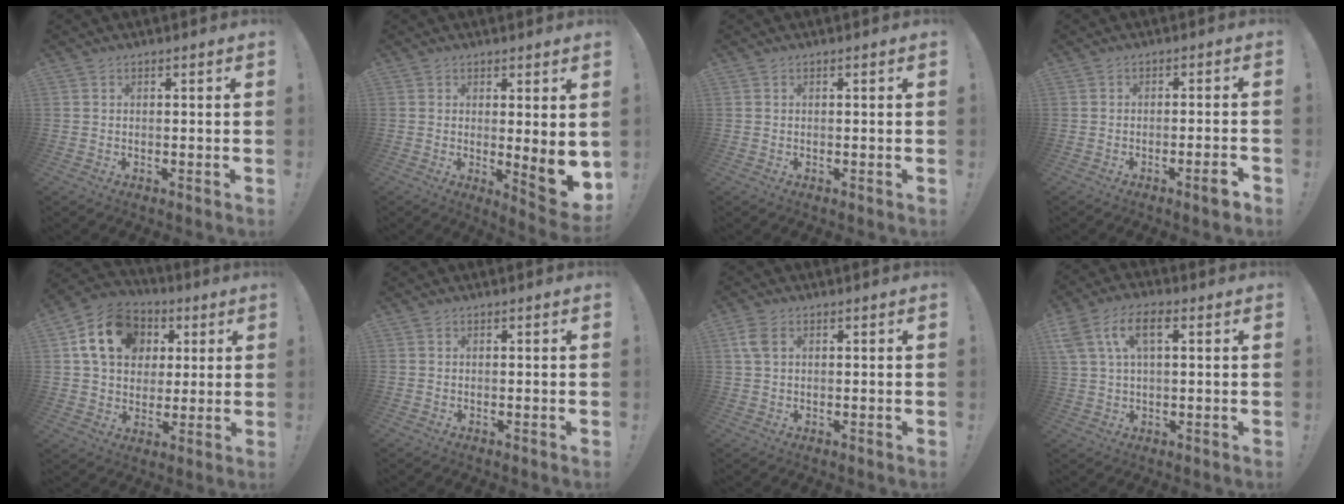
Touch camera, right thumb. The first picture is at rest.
{"total": 7.1, "force": [0.5, 1.7, 6.9], "torque": [-0.071, -0.028, 0.013]}
{"total": 0.0}
{"total": 4.3, "force": [-2.4, 0.2, 3.6], "torque": [-0.054, 0.005, -0.037]}
{"total": 17.0, "force": [5.9, 13.1, 9.0], "torque": [-0.127, -0.011, 0.115]}
{"total": 0.0}
{"total": 4.0, "force": [1.4, 2.2, 3.0], "torque": [-0.062, 0.001, 0.024]}
{"total": 9.7, "force": [3.8, 5.0, 7.4], "torque": [-0.137, 0.006, 0.071]}